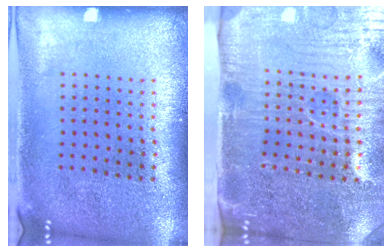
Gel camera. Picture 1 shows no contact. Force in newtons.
{"total": 5.1, "press": 4.5, "slide": 2.5}